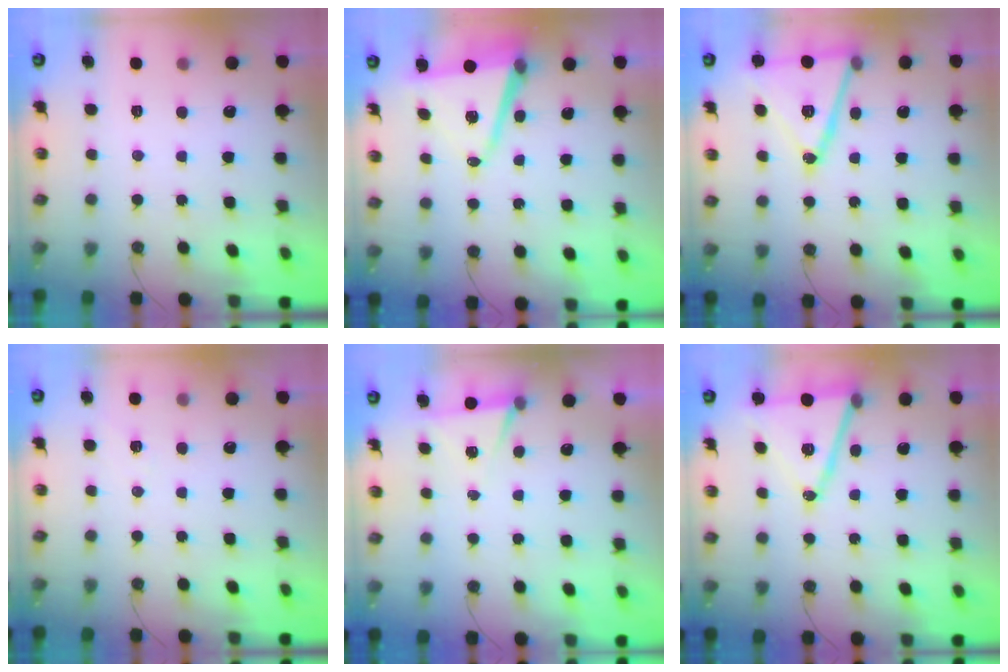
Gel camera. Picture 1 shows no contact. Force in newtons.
{"total": 9.9, "press": 9.3, "slide": 3.5}
{"total": 18.7, "press": 18.4, "slide": 3.5}
{"total": 3.7, "press": 3.0, "slide": 2.2}
{"total": 5.0, "press": 2.1, "slide": 4.5}
{"total": 14.9, "press": 14.5, "slide": 3.5}